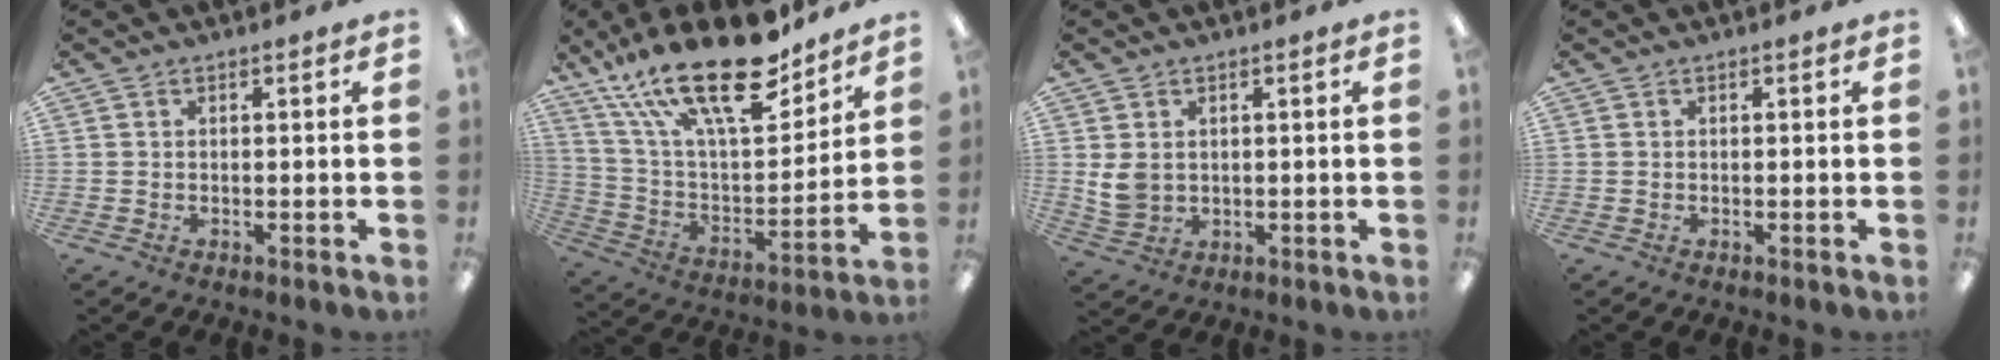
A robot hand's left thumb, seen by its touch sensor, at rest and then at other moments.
{"total": 26.7, "force": [17.5, 10.3, 17.4], "torque": [-0.307, -0.107, 0.299]}
{"total": 4.8, "force": [1.3, 3.7, 2.8], "torque": [-0.052, 0.000, 0.026]}
{"total": 0.0}